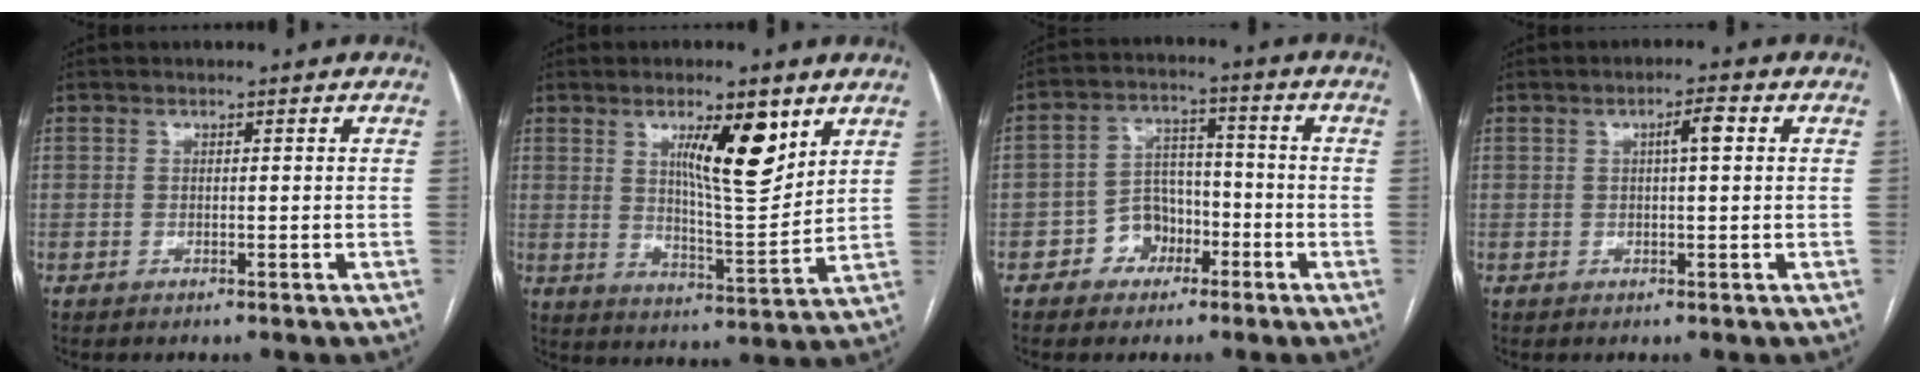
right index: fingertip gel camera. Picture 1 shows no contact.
{"total": 10.9, "force": [5.4, 2.1, 9.2], "torque": [-0.148, -0.009, 0.091]}
{"total": 6.5, "force": [-3.1, 5.3, 2.2], "torque": [-0.038, 0.025, -0.047]}
{"total": 2.9, "force": [0.7, 0.3, 2.8], "torque": [-0.045, 0.007, 0.010]}